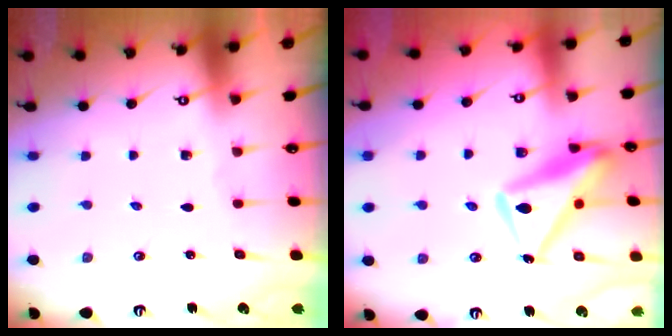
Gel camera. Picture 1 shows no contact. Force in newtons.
{"total": 18.5, "press": 18.4, "slide": 1.7}